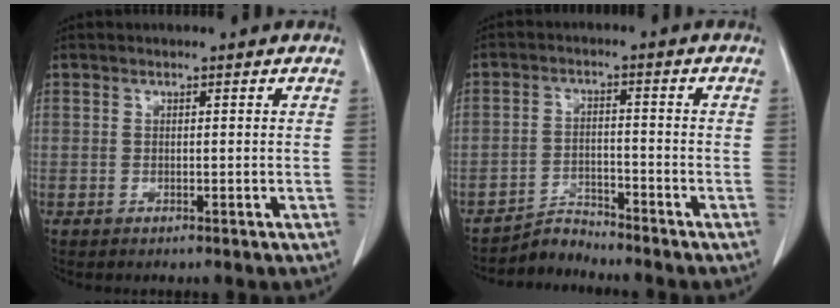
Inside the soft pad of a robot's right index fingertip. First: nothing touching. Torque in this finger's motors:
{"motor_torque": [-0.90, -0.17, -0.34, -0.14]}